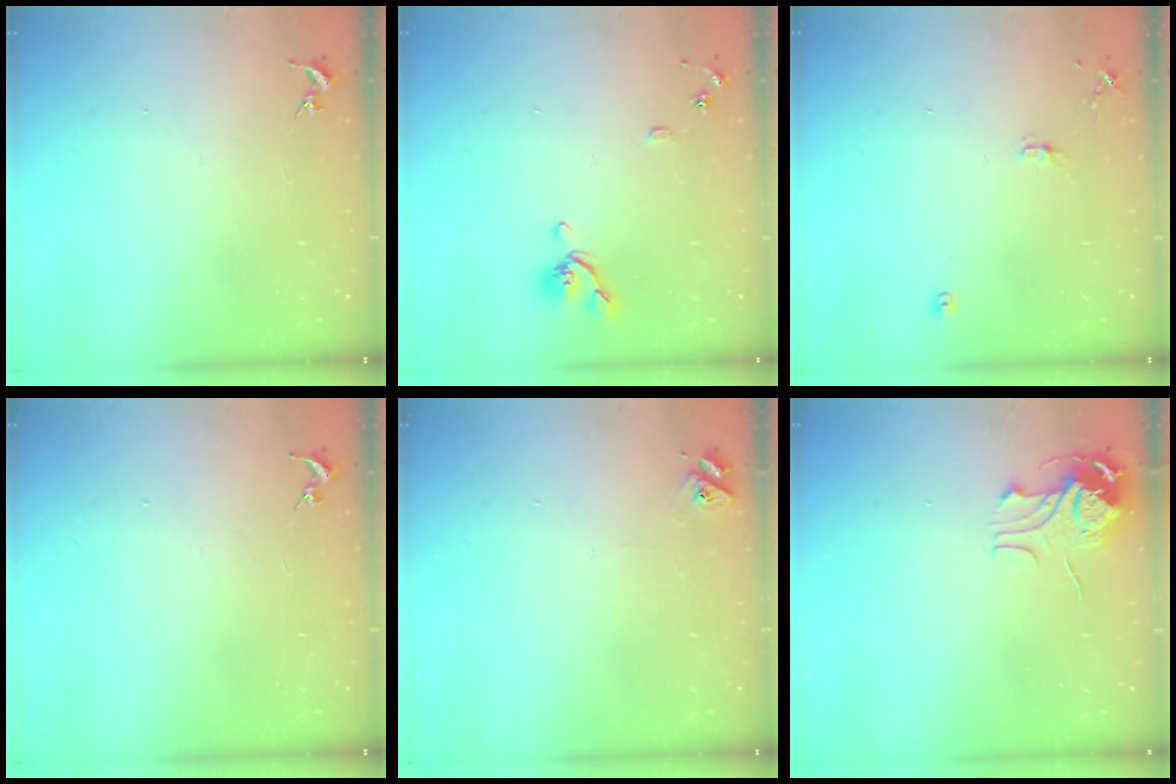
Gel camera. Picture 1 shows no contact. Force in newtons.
{"total": 8.8, "press": 8.7, "slide": 1.4}
{"total": 7.9, "press": 7.9, "slide": 0.7}
{"total": 0.0}
{"total": 2.8, "press": 2.8, "slide": 0.3}
{"total": 9.2, "press": 9.2, "slide": 0.7}